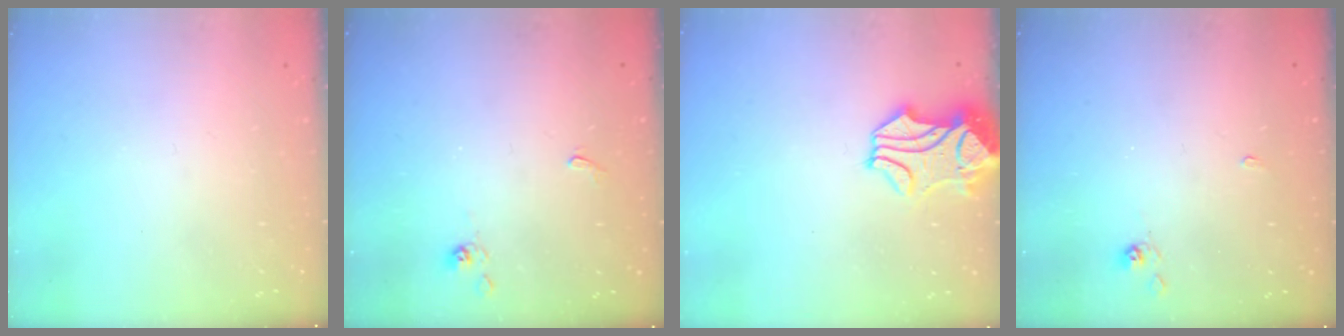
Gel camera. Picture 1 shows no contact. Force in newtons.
{"total": 2.6, "press": 2.6, "slide": 0.4}
{"total": 2.0, "press": 1.5, "slide": 1.3}
{"total": 3.2, "press": 3.2, "slide": 0.5}